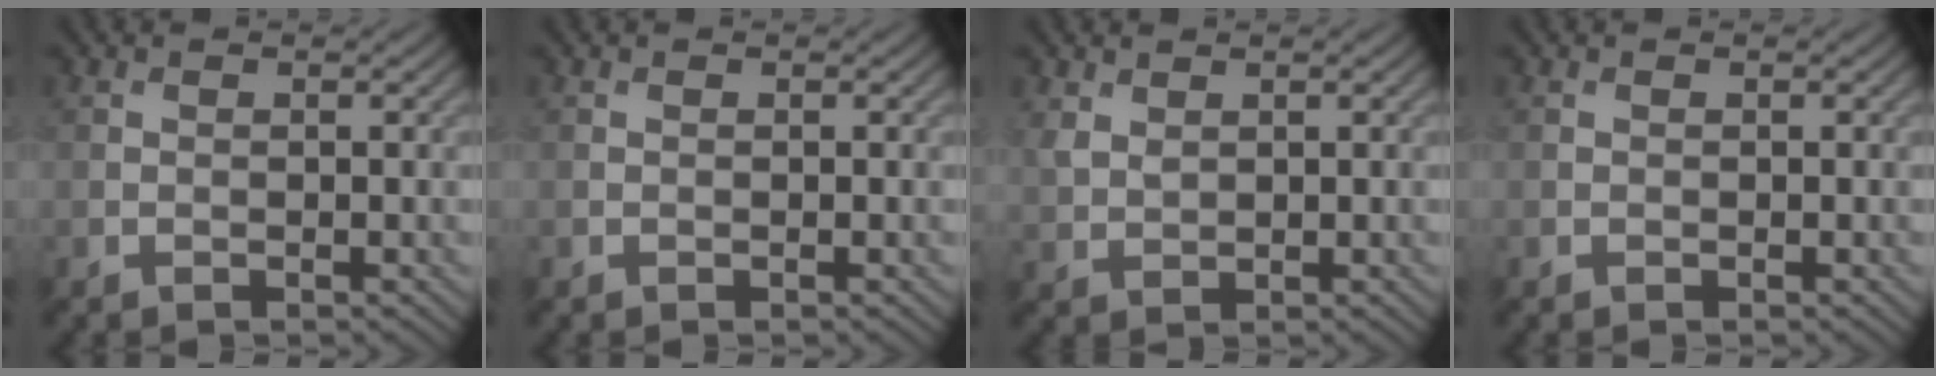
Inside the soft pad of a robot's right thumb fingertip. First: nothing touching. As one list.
[{"total": 0.0}, {"total": 2.0, "force": [1.3, 1.2, 1.1], "torque": [-0.031, -0.003, 0.030]}, {"total": 0.0}]